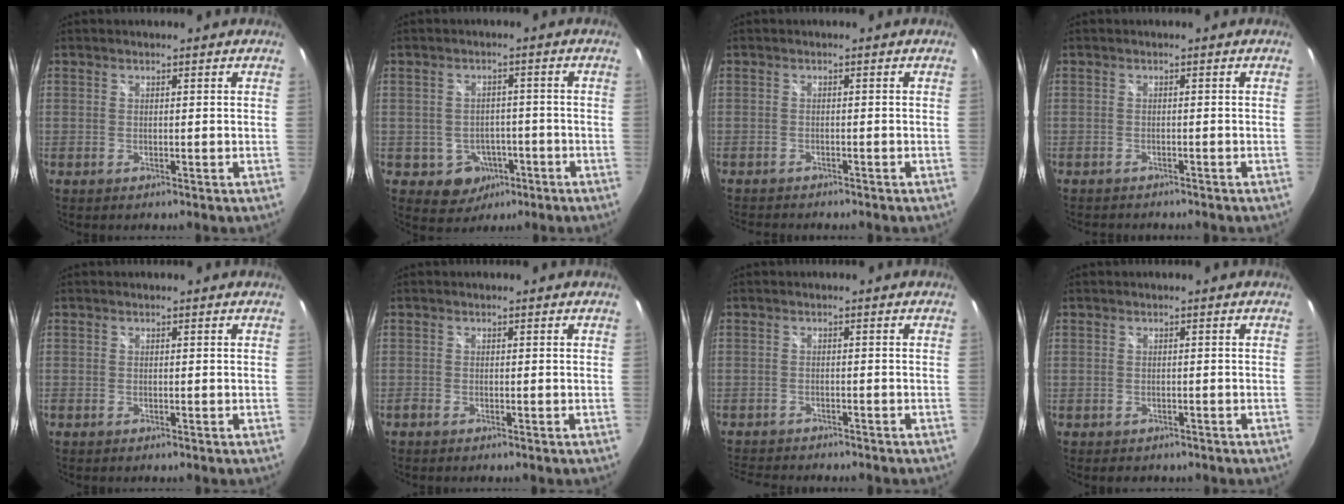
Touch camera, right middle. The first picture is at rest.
{"total": 5.9, "force": [-2.7, 5.0, 1.3], "torque": [-0.036, 0.013, -0.021]}
{"total": 3.6, "force": [-3.4, 0.6, 0.9], "torque": [-0.027, -0.015, -0.055]}
{"total": 3.2, "force": [-3.0, 0.8, 0.8], "torque": [-0.020, -0.013, -0.044]}
{"total": 0.0}
{"total": 0.5, "force": [-0.5, 0.2, 0.1], "torque": [-0.002, -0.002, -0.013]}
{"total": 7.1, "force": [-6.6, 1.6, 2.1], "torque": [-0.059, -0.015, -0.103]}
{"total": 1.7, "force": [-1.1, 1.2, 0.4], "torque": [-0.010, -0.003, -0.015]}